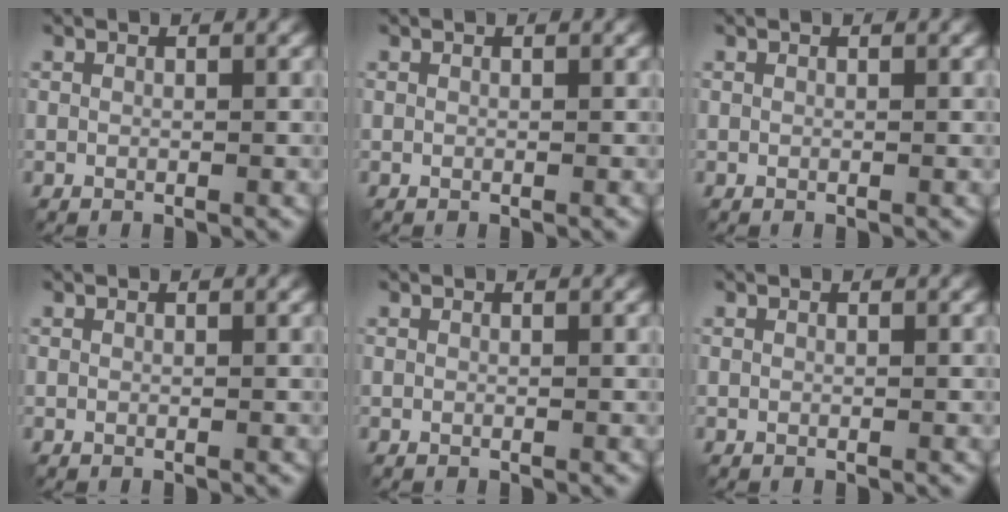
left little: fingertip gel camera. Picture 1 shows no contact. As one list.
[{"total": 0.0}, {"total": 0.0}, {"total": 0.0}, {"total": 0.0}, {"total": 0.0}]